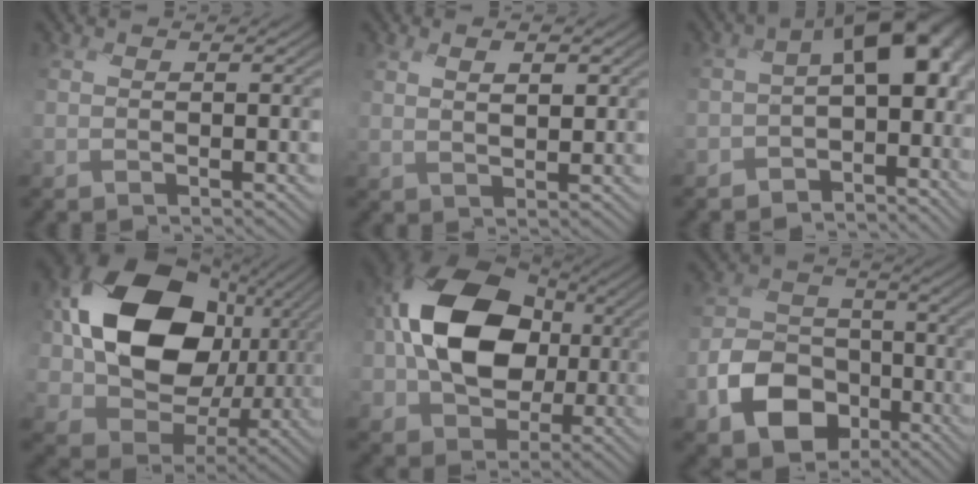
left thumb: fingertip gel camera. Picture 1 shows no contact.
{"total": 2.7, "force": [1.3, 1.0, 2.1], "torque": [-0.033, -0.004, 0.022]}
{"total": 10.9, "force": [-2.0, 7.1, 8.0], "torque": [-0.128, -0.026, -0.042]}
{"total": 17.1, "force": [2.5, 13.8, 9.8], "torque": [-0.210, -0.010, 0.053]}
{"total": 15.2, "force": [0.2, 11.4, 10.1], "torque": [-0.189, 0.019, -0.007]}
{"total": 9.7, "force": [-5.7, 6.8, 4.1], "torque": [-0.079, -0.020, -0.115]}